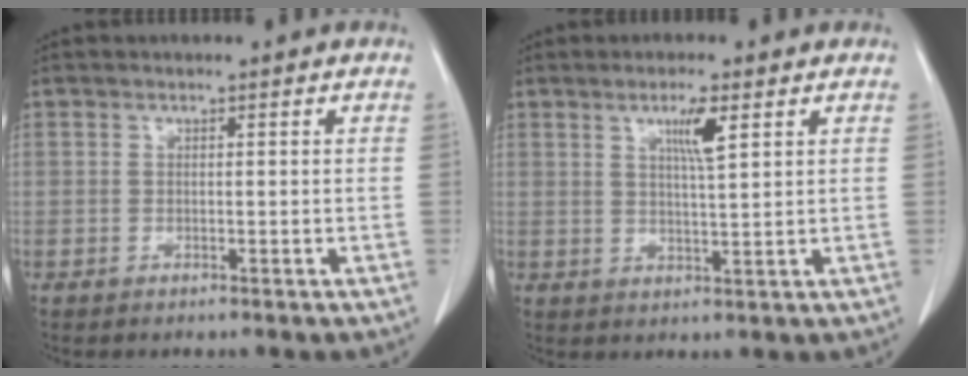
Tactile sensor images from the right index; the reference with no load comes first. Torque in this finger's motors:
{"motor_torque": [0.23, 0.20, 0.17, 0.04]}